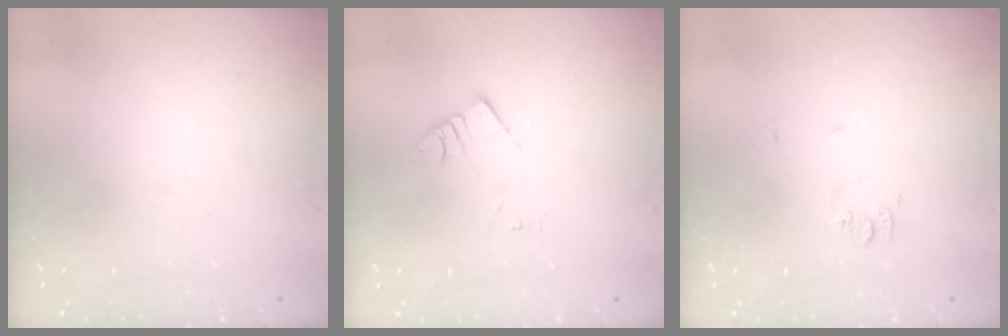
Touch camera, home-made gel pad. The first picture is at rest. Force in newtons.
{"total": 3.5, "press": 3.5, "slide": 0.2}
{"total": 5.7, "press": 5.7, "slide": 0.6}